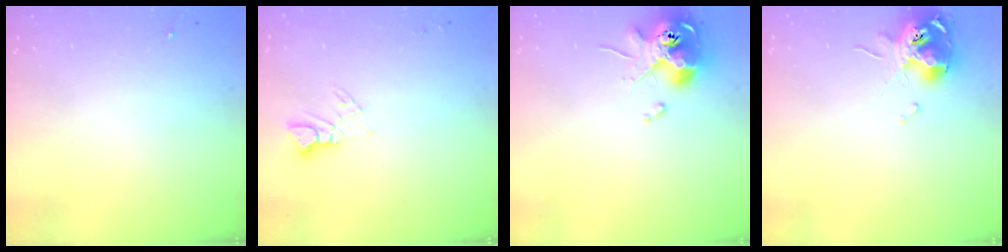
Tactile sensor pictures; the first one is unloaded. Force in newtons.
{"total": 4.6, "press": 4.6, "slide": 0.1}
{"total": 11.3, "press": 11.1, "slide": 1.6}
{"total": 11.4, "press": 11.3, "slide": 1.0}